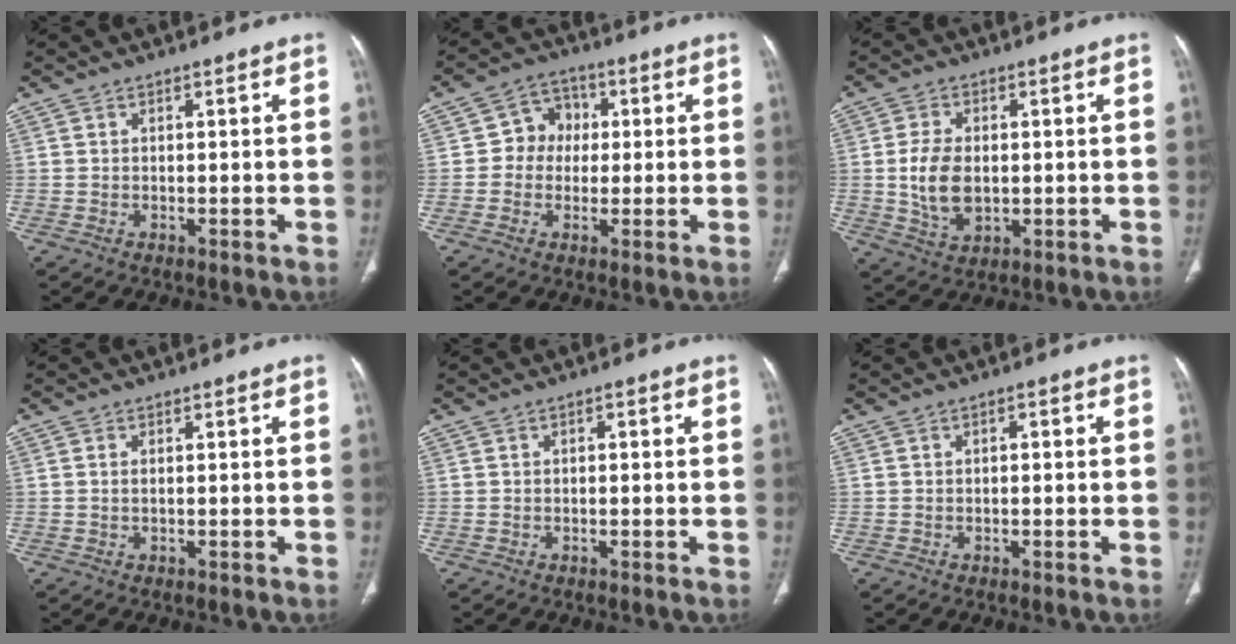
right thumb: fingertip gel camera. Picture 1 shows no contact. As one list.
[{"total": 6.7, "force": [0.4, 6.0, 2.8], "torque": [-0.008, 0.014, -0.006]}, {"total": 8.5, "force": [0.0, 5.4, 6.6], "torque": [-0.122, -0.005, 0.007]}, {"total": 0.7, "force": [0.1, 0.3, 0.6], "torque": [-0.019, 0.001, 0.004]}, {"total": 0.9, "force": [0.1, 0.4, 0.8], "torque": [-0.013, 0.002, 0.001]}, {"total": 1.0, "force": [0.1, 0.5, 0.8], "torque": [-0.014, 0.002, 0.001]}]